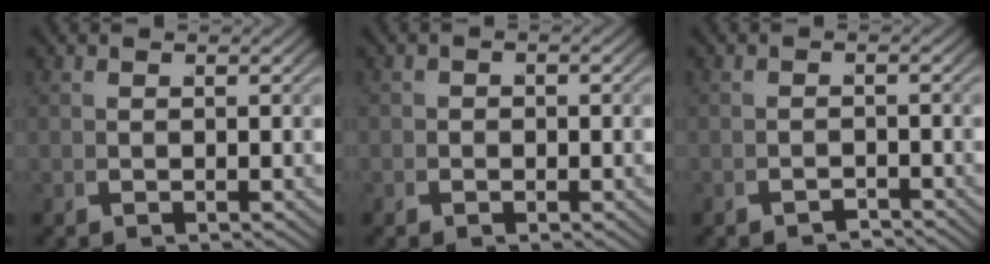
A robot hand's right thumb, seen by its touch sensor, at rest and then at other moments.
{"total": 1.0, "force": [-0.4, 0.9, 0.4], "torque": [-0.004, 0.000, -0.011]}
{"total": 2.0, "force": [-1.9, -0.2, -0.4], "torque": [0.017, -0.001, -0.038]}